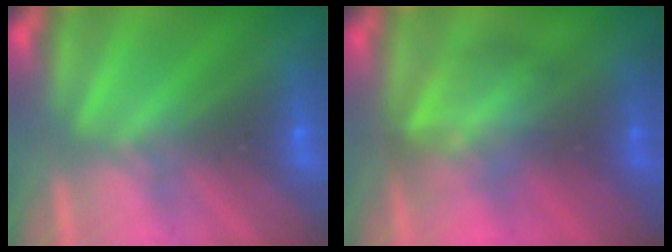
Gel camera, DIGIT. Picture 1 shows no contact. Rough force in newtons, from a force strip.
{"total": 2.8}